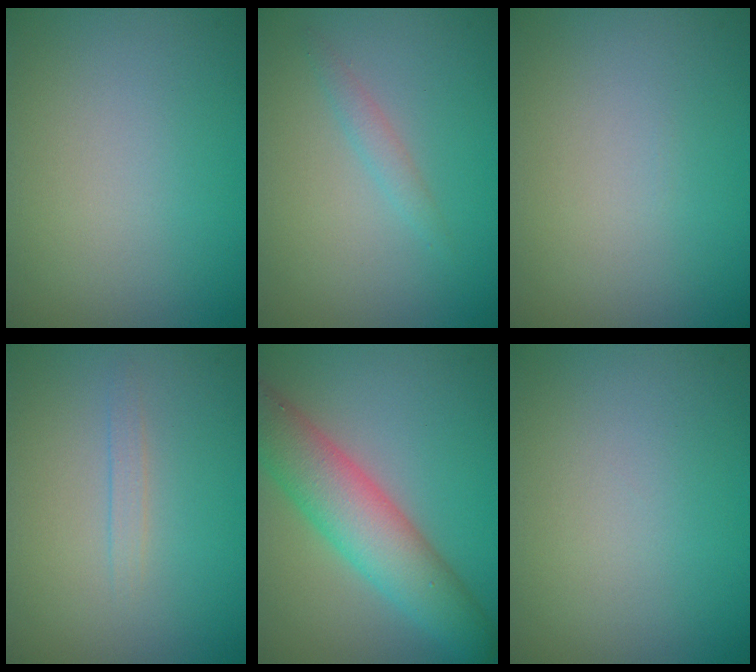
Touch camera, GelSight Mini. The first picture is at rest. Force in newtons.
{"total": 1.1, "press": 1.1, "slide": 0.1}
{"total": 0.0}
{"total": 0.9, "press": 0.8, "slide": 0.1}
{"total": 6.8, "press": 6.8, "slide": 0.3}
{"total": 0.0}